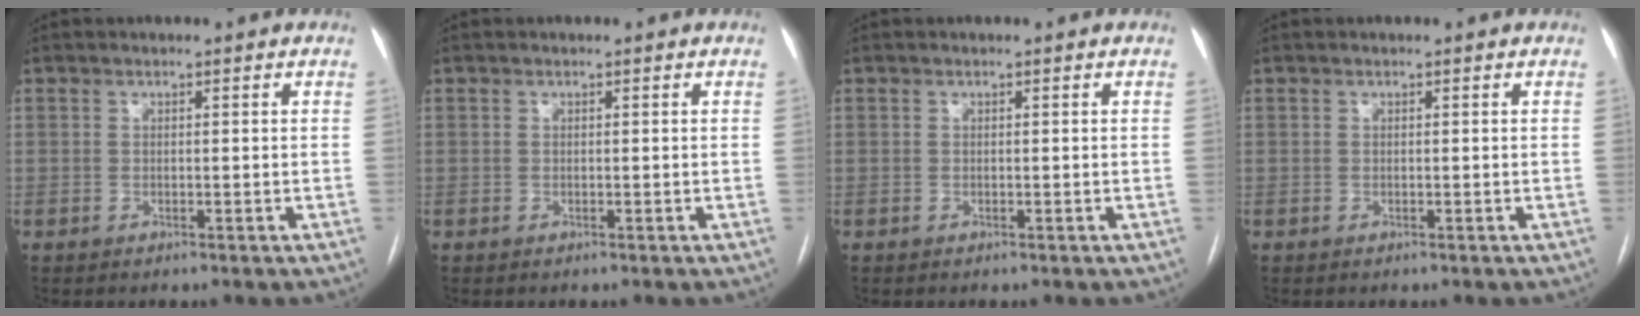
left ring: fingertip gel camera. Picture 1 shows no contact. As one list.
[{"total": 0.0}, {"total": 0.0}, {"total": 0.0}]